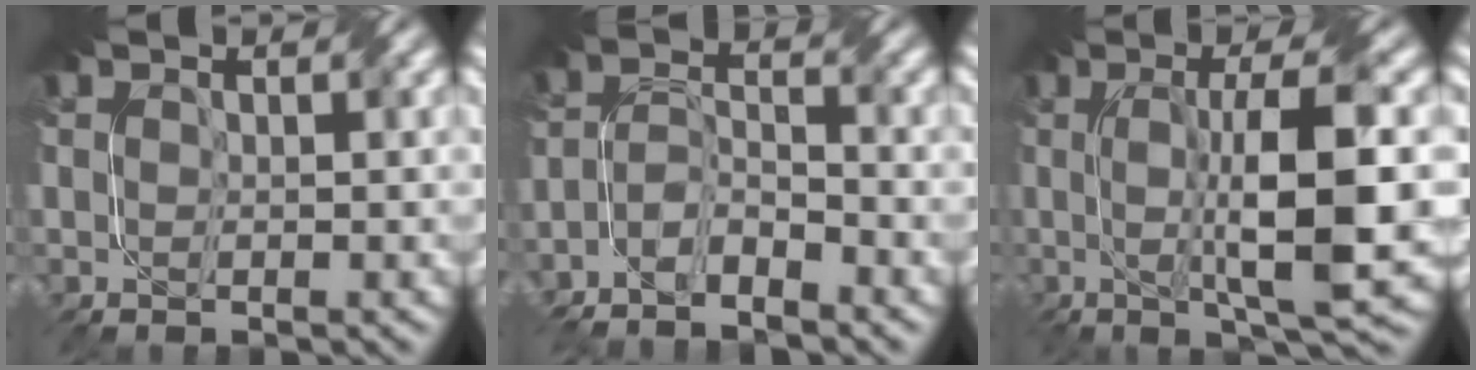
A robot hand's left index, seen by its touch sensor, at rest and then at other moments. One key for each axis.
{"total": 4.5, "fx": -3.7, "fy": 1.3, "fz": 2.2, "tx": -0.043, "ty": -0.005, "tz": -0.073}
{"total": 10.3, "fx": -0.1, "fy": 2.4, "fz": 10.0, "tx": -0.149, "ty": 0.003, "tz": 0.009}